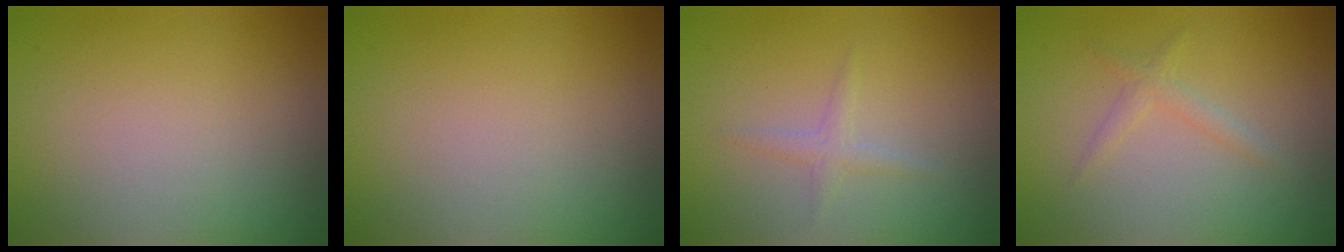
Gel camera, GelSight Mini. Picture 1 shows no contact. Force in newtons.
{"total": 0.0}
{"total": 1.2, "press": 1.2, "slide": 0.0}
{"total": 1.3, "press": 1.3, "slide": 0.0}